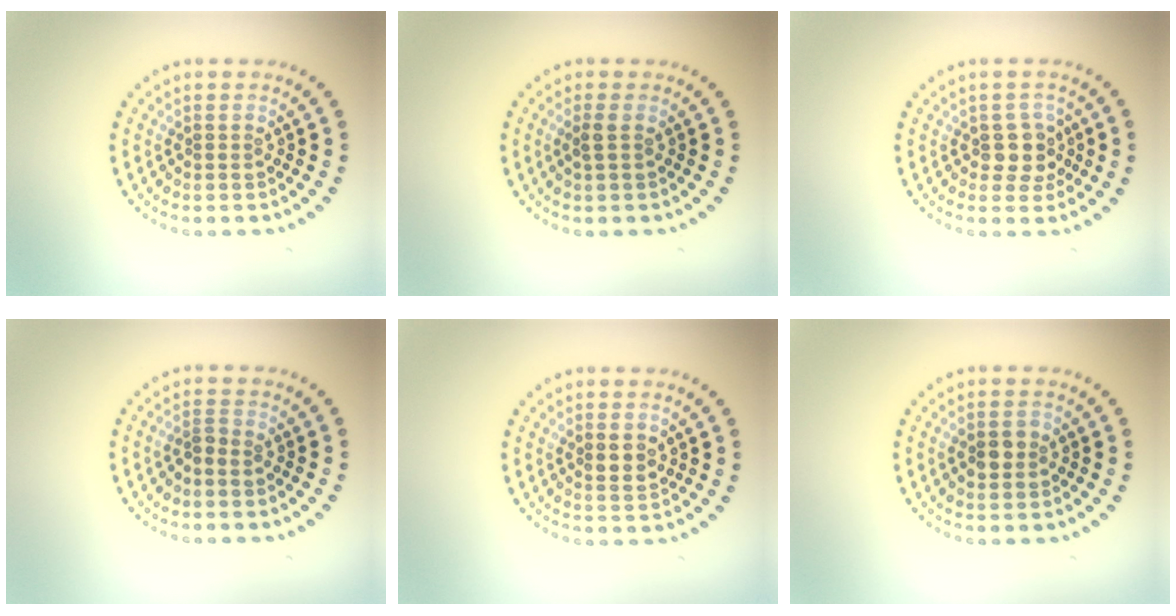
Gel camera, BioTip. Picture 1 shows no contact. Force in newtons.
{"total": 1.0, "press": 0.9, "slide": 0.5}
{"total": 2.4, "press": 2.0, "slide": 1.3}
{"total": 1.0, "press": 0.8, "slide": 0.6}
{"total": 1.7, "press": 1.5, "slide": 0.8}
{"total": 1.7, "press": 1.7, "slide": 0.2}